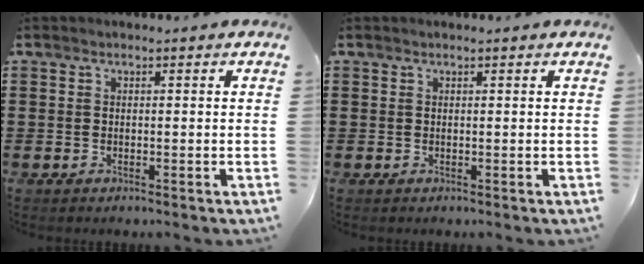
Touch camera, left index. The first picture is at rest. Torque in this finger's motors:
{"motor_torque": [0.33, 0.75, -0.02, 0.01]}